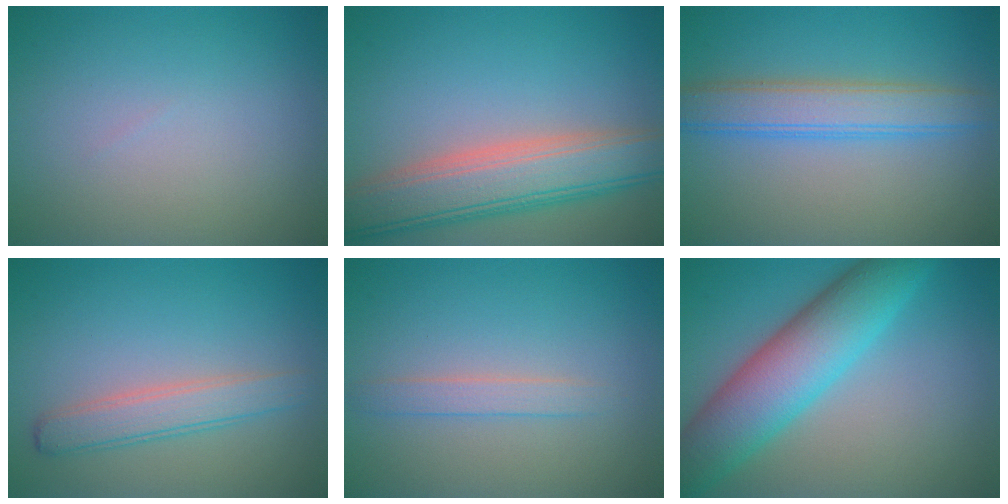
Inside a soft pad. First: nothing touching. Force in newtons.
{"total": 7.7, "press": 7.7, "slide": 0.7}
{"total": 4.5, "press": 4.5, "slide": 0.2}
{"total": 3.0, "press": 3.0, "slide": 0.1}
{"total": 1.6, "press": 1.6, "slide": 0.1}
{"total": 8.8, "press": 8.8, "slide": 0.2}